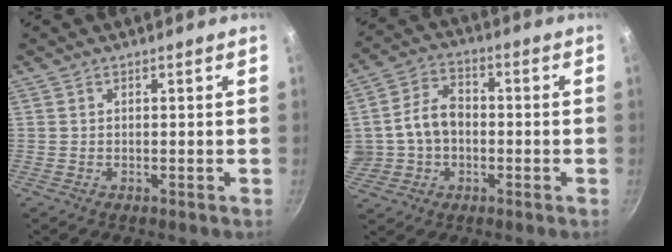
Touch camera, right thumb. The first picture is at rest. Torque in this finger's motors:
{"motor_torque": [-0.37, 0.53, 0.53, 0.50, 0.07]}